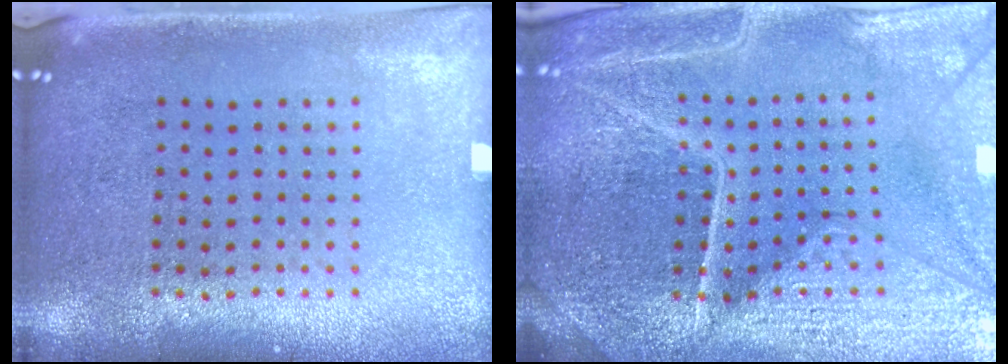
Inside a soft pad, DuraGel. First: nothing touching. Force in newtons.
{"total": 5.6, "press": 5.2, "slide": 2.2}